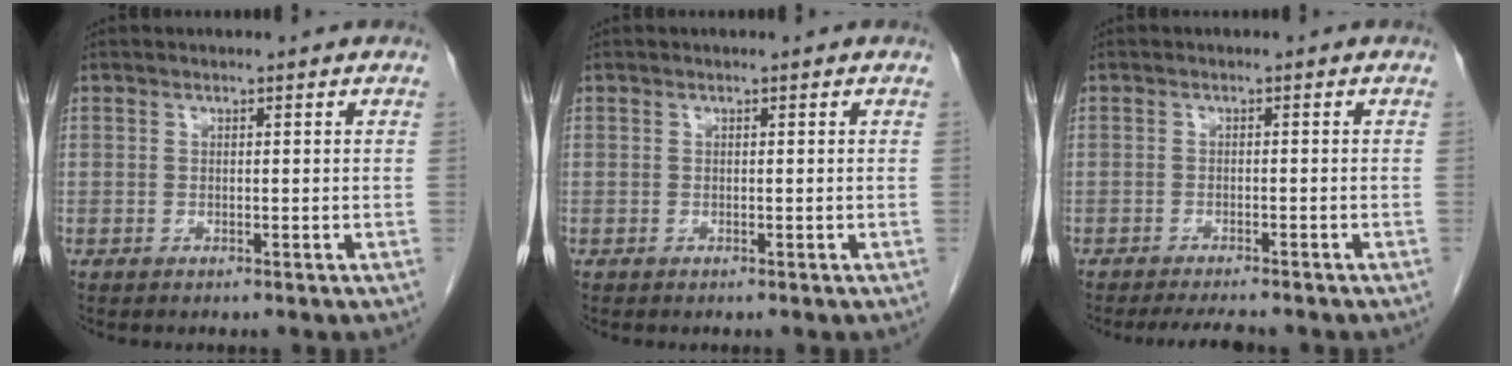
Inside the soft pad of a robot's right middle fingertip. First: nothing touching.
{"total": 0.0}
{"total": 4.4, "force": [-4.0, 0.5, 1.9], "torque": [-0.030, -0.012, -0.060]}